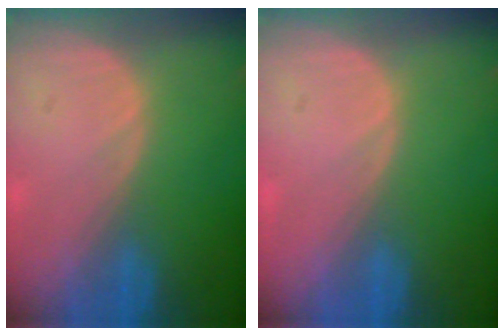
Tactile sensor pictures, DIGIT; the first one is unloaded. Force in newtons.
{"total": 0.0}